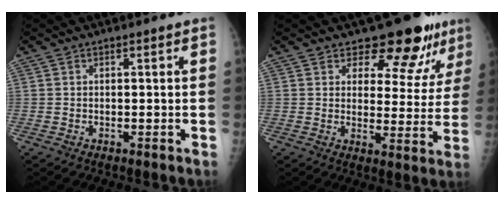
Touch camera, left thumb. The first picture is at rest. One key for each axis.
{"total": 11.3, "fx": 8.7, "fy": 5.3, "fz": 4.7, "tx": -0.019, "ty": -0.061, "tz": 0.106}